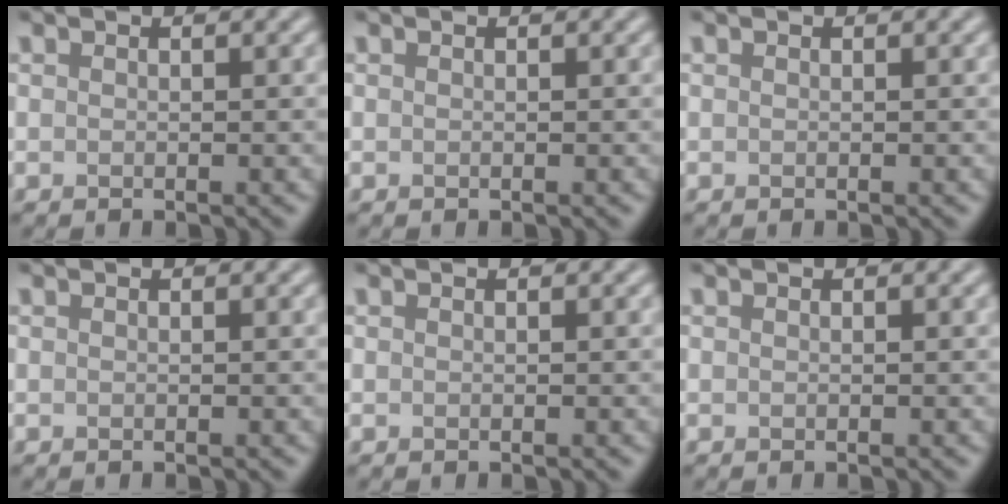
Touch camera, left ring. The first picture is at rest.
{"total": 0.0}
{"total": 0.0}
{"total": 0.0}
{"total": 0.0}
{"total": 0.0}